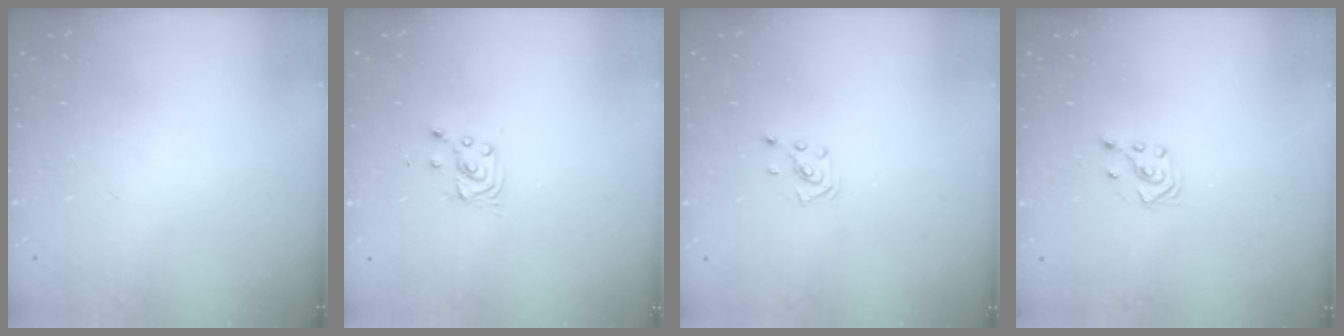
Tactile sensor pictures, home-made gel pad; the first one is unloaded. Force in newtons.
{"total": 2.9, "press": 2.9, "slide": 0.4}
{"total": 2.0, "press": 2.0, "slide": 0.6}
{"total": 3.1, "press": 3.0, "slide": 0.7}